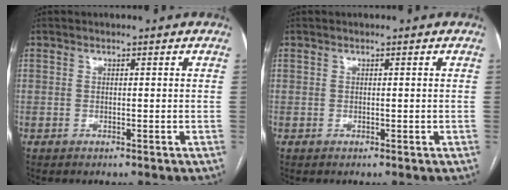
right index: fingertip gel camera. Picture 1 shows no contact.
{"total": 0.0}